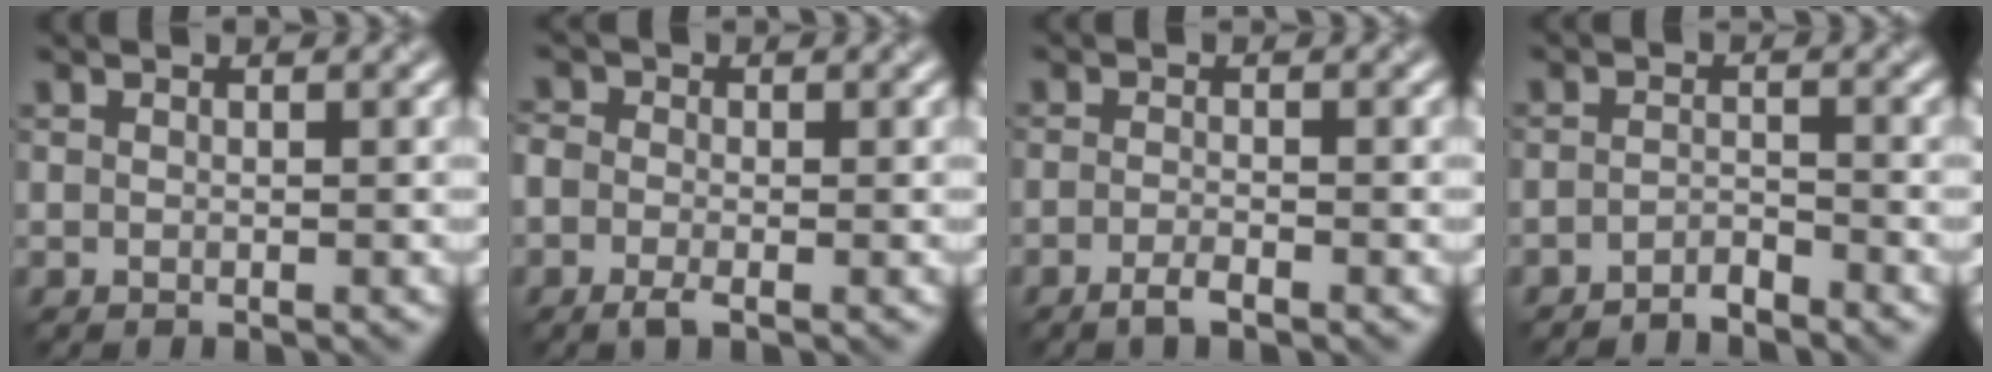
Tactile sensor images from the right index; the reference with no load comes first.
{"total": 2.1, "force": [-1.1, 1.3, 1.3], "torque": [-0.029, -0.003, -0.031]}
{"total": 1.5, "force": [-1.0, 0.3, 1.1], "torque": [-0.022, 0.001, -0.022]}
{"total": 1.7, "force": [-1.6, 0.3, 0.5], "torque": [-0.009, 0.004, -0.032]}